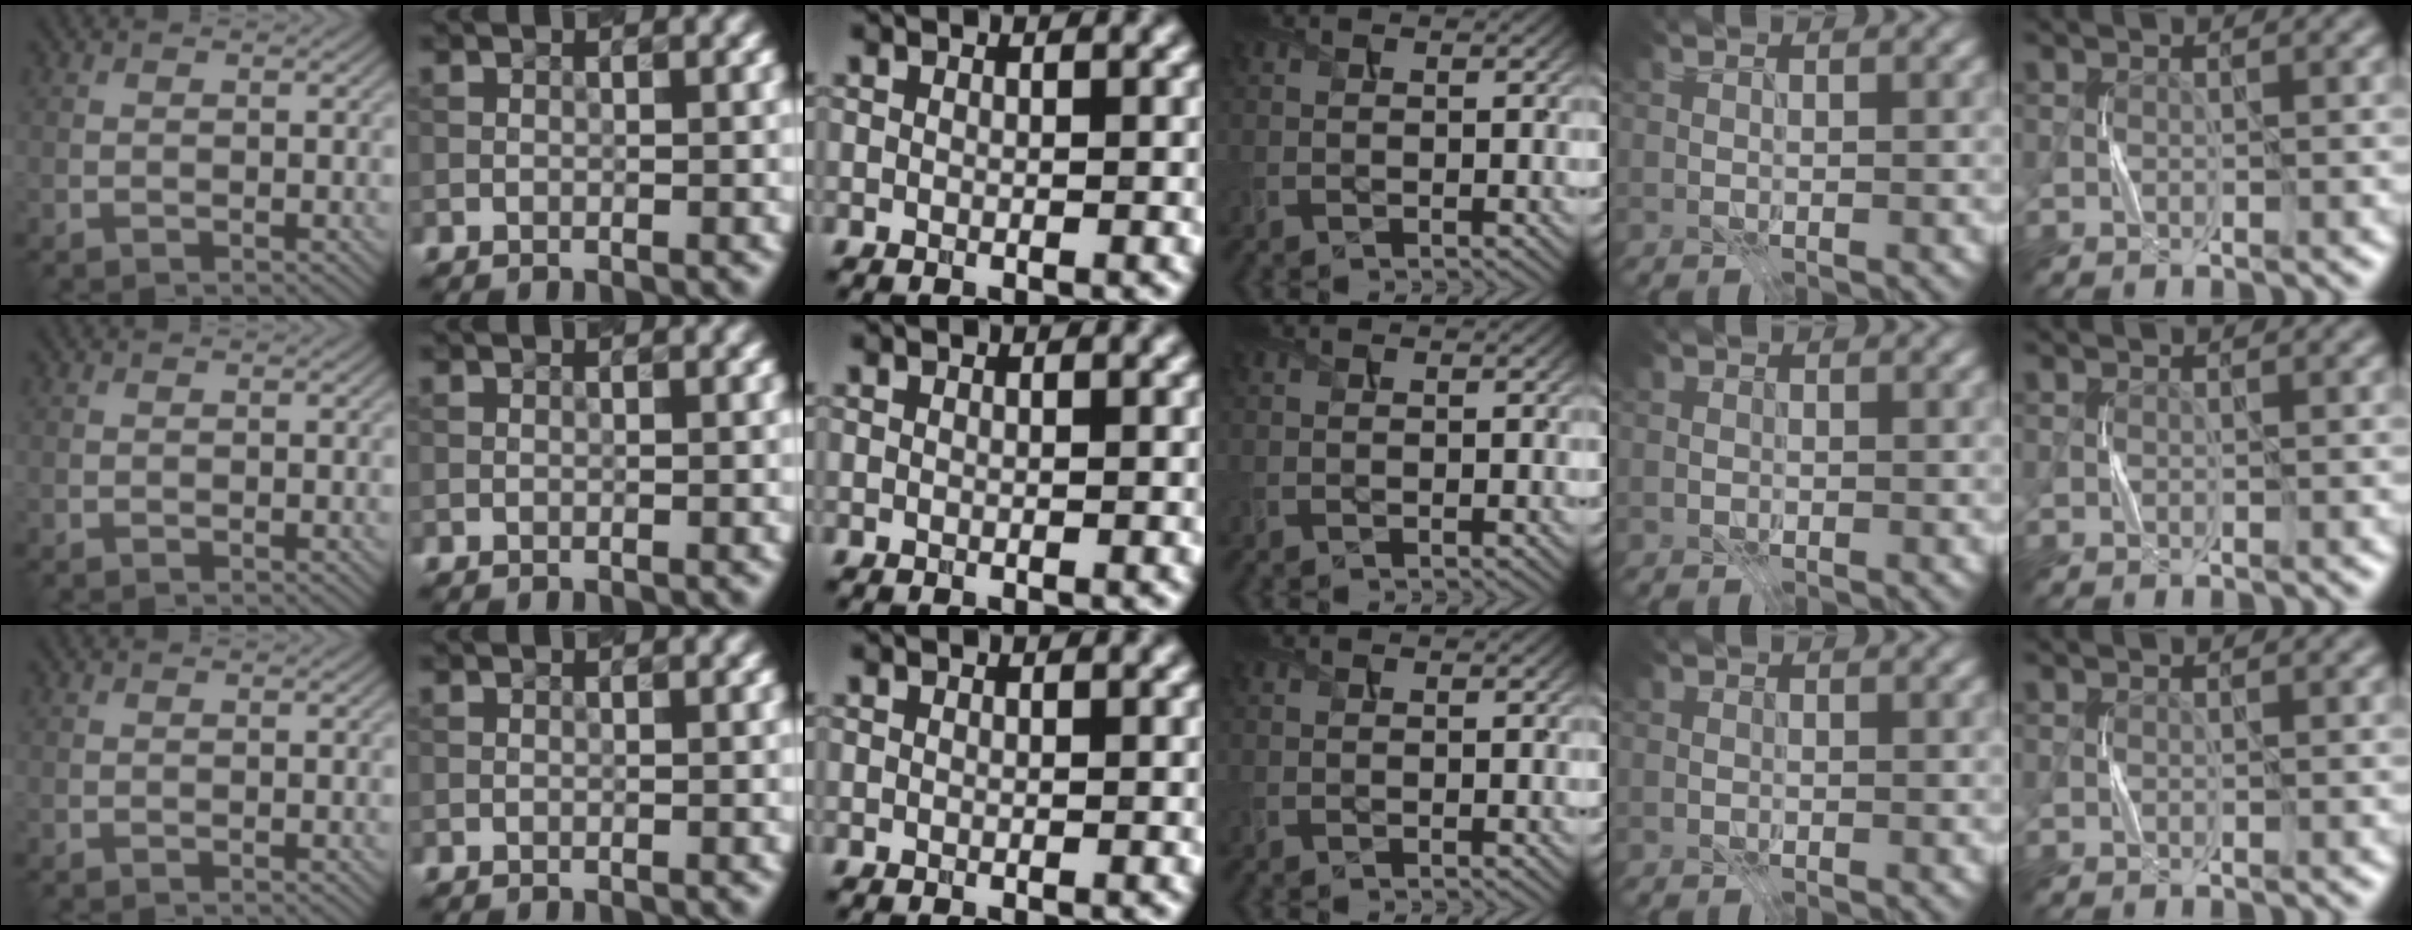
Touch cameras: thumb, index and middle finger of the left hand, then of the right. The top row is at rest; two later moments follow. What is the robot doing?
{"motion": "press", "object": "sticker"}